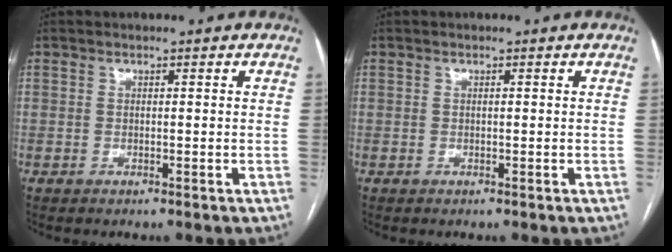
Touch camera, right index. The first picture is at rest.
{"total": 0.0}